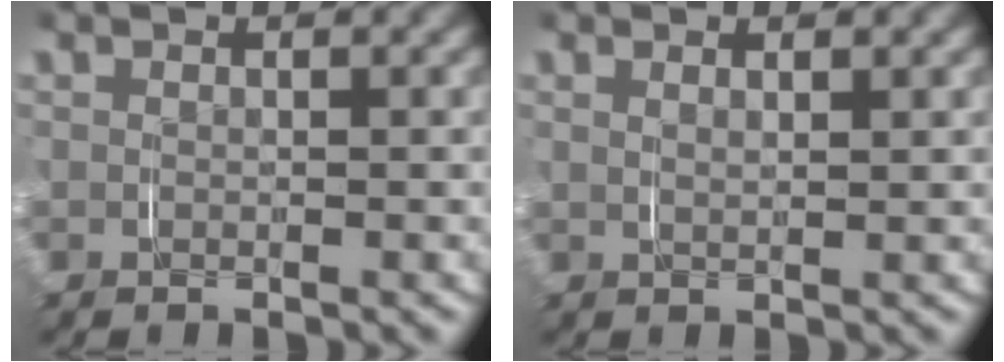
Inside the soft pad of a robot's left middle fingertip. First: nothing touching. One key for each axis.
{"total": 1.1, "fx": 0.8, "fy": -0.1, "fz": 0.7, "tx": -0.014, "ty": -0.002, "tz": 0.018}